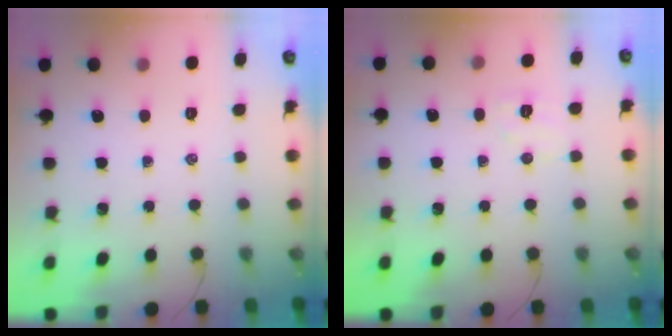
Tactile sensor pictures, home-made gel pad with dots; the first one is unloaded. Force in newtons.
{"total": 5.0, "press": 4.9, "slide": 1.1}